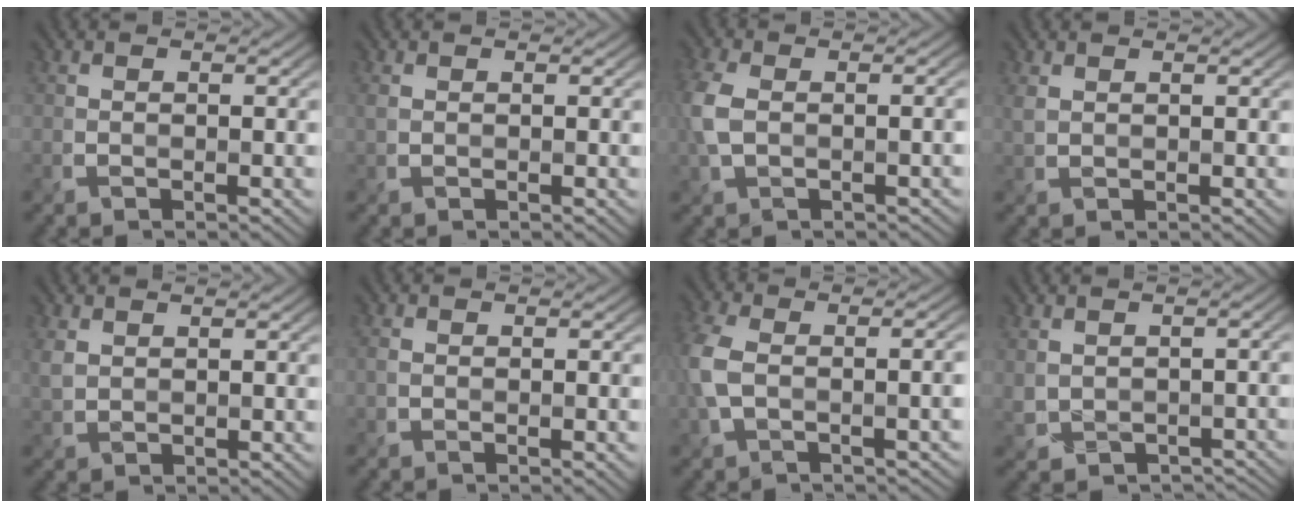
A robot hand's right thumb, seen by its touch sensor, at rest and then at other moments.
{"total": 0.8, "force": [0.4, 0.5, 0.4], "torque": [-0.015, 0.001, 0.008]}
{"total": 5.9, "force": [-0.5, 3.5, 4.7], "torque": [-0.111, 0.000, -0.013]}
{"total": 1.3, "force": [0.9, 0.7, 0.6], "torque": [-0.023, 0.002, 0.020]}
{"total": 2.1, "force": [1.2, 1.4, 0.9], "torque": [-0.029, 0.001, 0.027]}
{"total": 1.0, "force": [-0.3, 0.5, 0.8], "torque": [-0.016, -0.003, -0.008]}
{"total": 7.4, "force": [-1.0, 3.8, 6.2], "torque": [-0.145, -0.001, -0.025]}
{"total": 4.5, "force": [-0.7, 3.6, 2.7], "torque": [-0.052, -0.024, 0.000]}